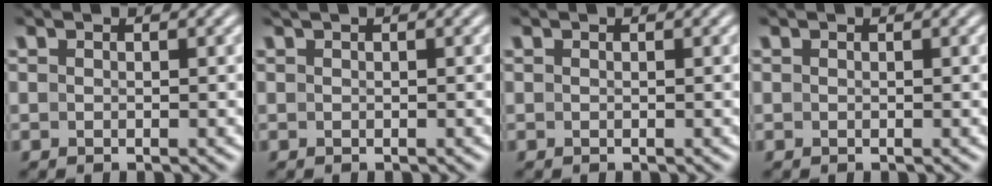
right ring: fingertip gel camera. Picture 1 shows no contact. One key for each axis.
{"total": 0.5, "fx": 0.4, "fy": -0.3, "fz": 0.2, "tx": -0.003, "ty": 0.004, "tz": 0.006}
{"total": 0.0}
{"total": 0.0}